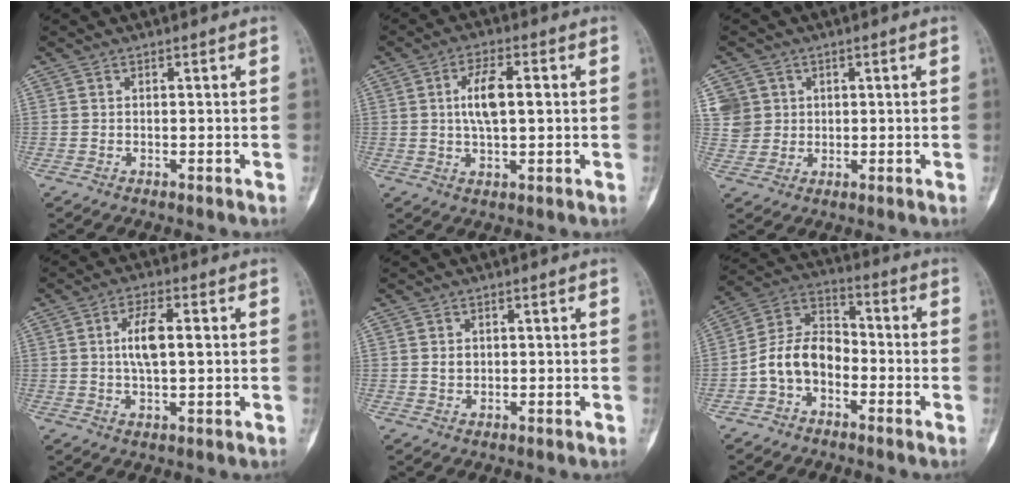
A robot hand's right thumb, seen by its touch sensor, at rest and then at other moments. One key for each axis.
{"total": 7.6, "fx": 1.0, "fy": 3.1, "fz": 6.8, "tx": -0.122, "ty": 0.004, "tz": 0.014}
{"total": 5.2, "fx": 1.7, "fy": 4.9, "fz": 0.7, "tx": 0.010, "ty": -0.003, "tz": 0.034}
{"total": 7.0, "fx": 1.0, "fy": 2.8, "fz": 6.4, "tx": -0.116, "ty": 0.004, "tz": 0.013}
{"total": 1.7, "fx": 0.3, "fy": 1.4, "fz": 1.0, "tx": -0.012, "ty": 0.000, "tz": 0.008}
{"total": 10.3, "fx": -3.4, "fy": 7.3, "fz": 6.5, "tx": -0.108, "ty": 0.047, "tz": -0.077}